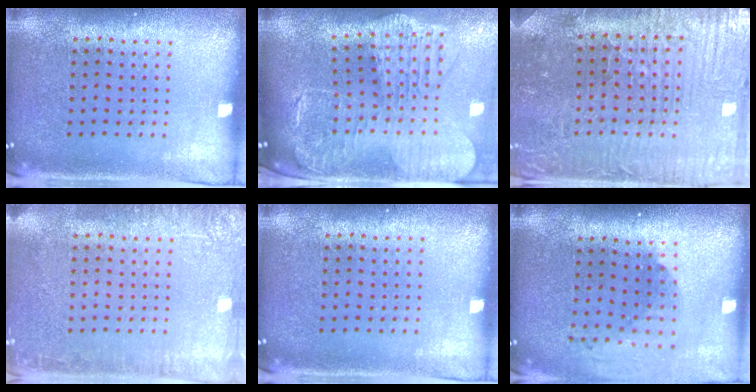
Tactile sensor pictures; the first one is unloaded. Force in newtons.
{"total": 3.1, "press": 2.5, "slide": 1.8}
{"total": 3.7, "press": 3.7, "slide": 0.4}
{"total": 2.9, "press": 2.9, "slide": 0.4}
{"total": 0.0}
{"total": 2.0, "press": 1.5, "slide": 1.4}